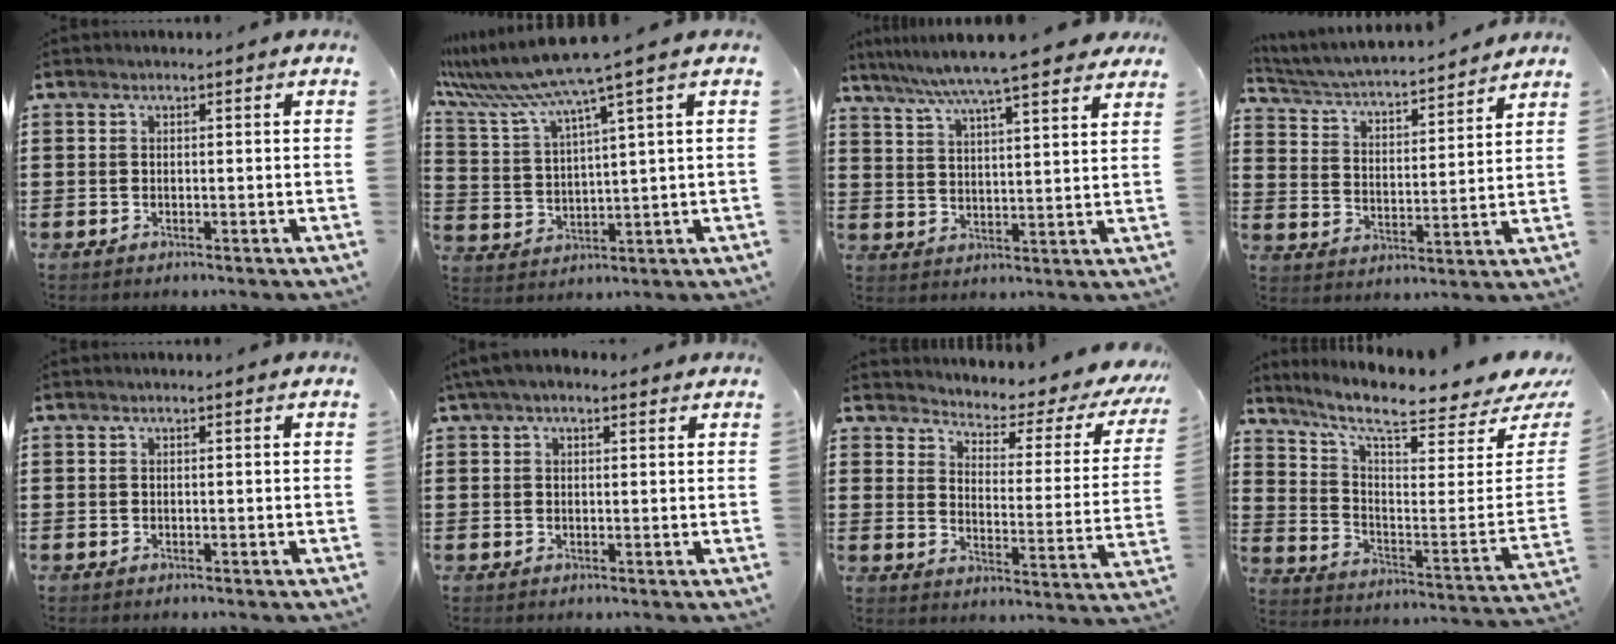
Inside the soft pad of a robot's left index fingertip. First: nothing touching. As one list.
[{"total": 7.5, "force": [5.8, -0.8, 4.6], "torque": [-0.120, -0.042, 0.093]}, {"total": 7.5, "force": [6.5, -0.1, 3.8], "torque": [-0.096, -0.027, 0.111]}, {"total": 3.7, "force": [3.6, 0.0, 0.9], "torque": [-0.038, -0.033, 0.053]}, {"total": 0.0}, {"total": 2.6, "force": [1.7, 1.5, 1.3], "torque": [-0.031, 0.009, 0.031]}, {"total": 3.1, "force": [2.5, 1.0, 1.5], "torque": [-0.039, -0.031, 0.030]}, {"total": 8.7, "force": [7.2, 1.1, 4.7], "torque": [-0.111, -0.064, 0.119]}]